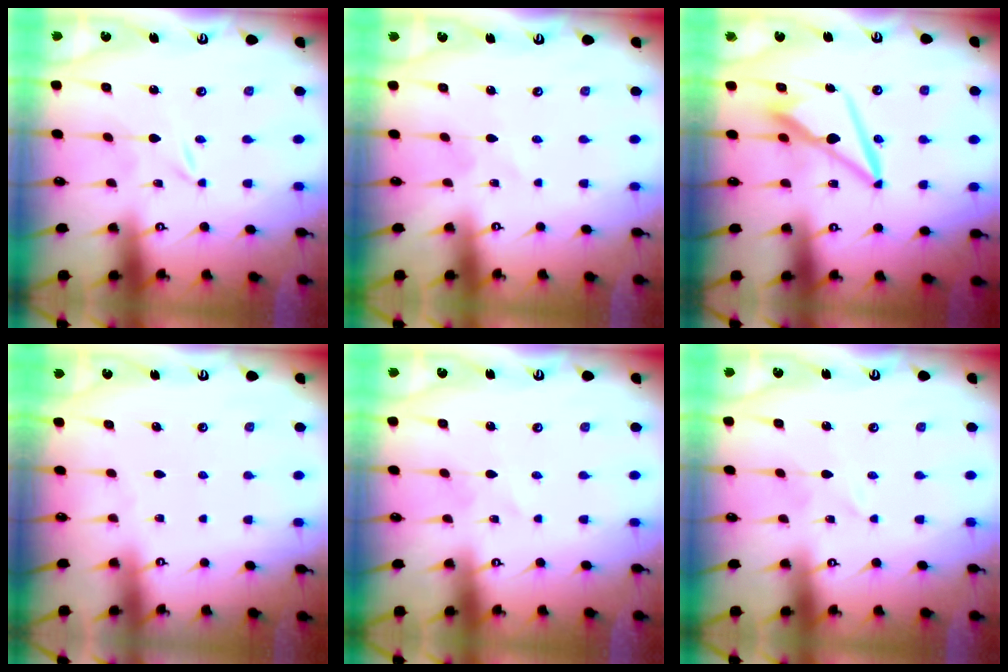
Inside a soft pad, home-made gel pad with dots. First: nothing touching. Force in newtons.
{"total": 2.4, "press": 2.4, "slide": 0.3}
{"total": 9.9, "press": 9.8, "slide": 1.6}
{"total": 0.0}
{"total": 1.4, "press": 1.4, "slide": 0.1}
{"total": 1.2, "press": 1.1, "slide": 0.2}